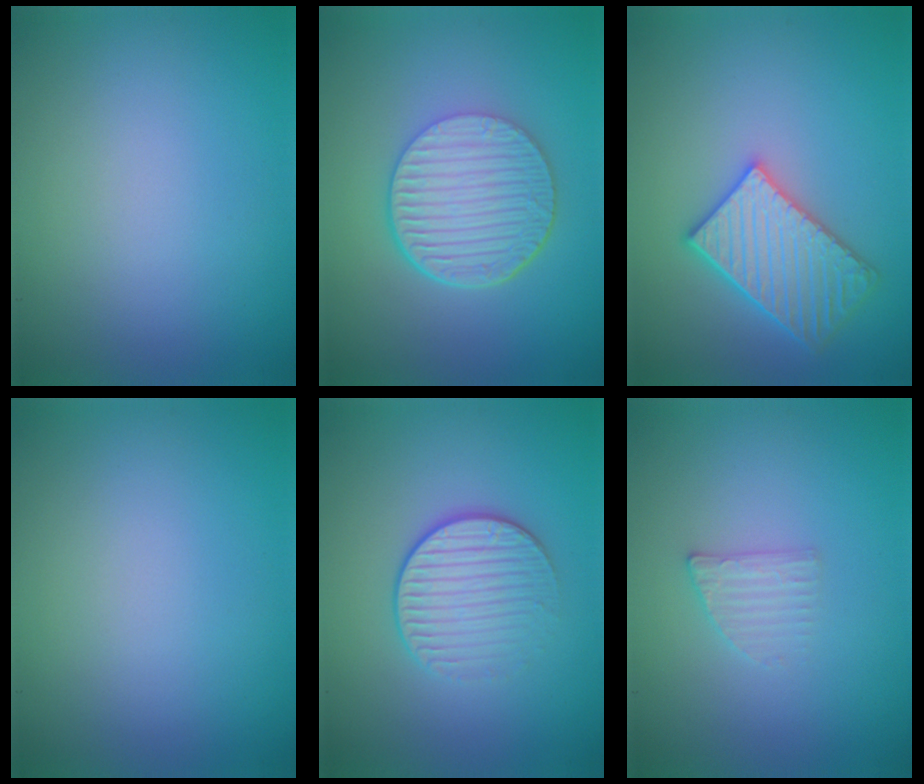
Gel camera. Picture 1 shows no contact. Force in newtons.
{"total": 6.6, "press": 4.6, "slide": 4.8}
{"total": 4.8, "press": 4.3, "slide": 2.0}
{"total": 0.0}
{"total": 3.2, "press": 2.9, "slide": 1.4}
{"total": 1.6, "press": 1.5, "slide": 0.3}